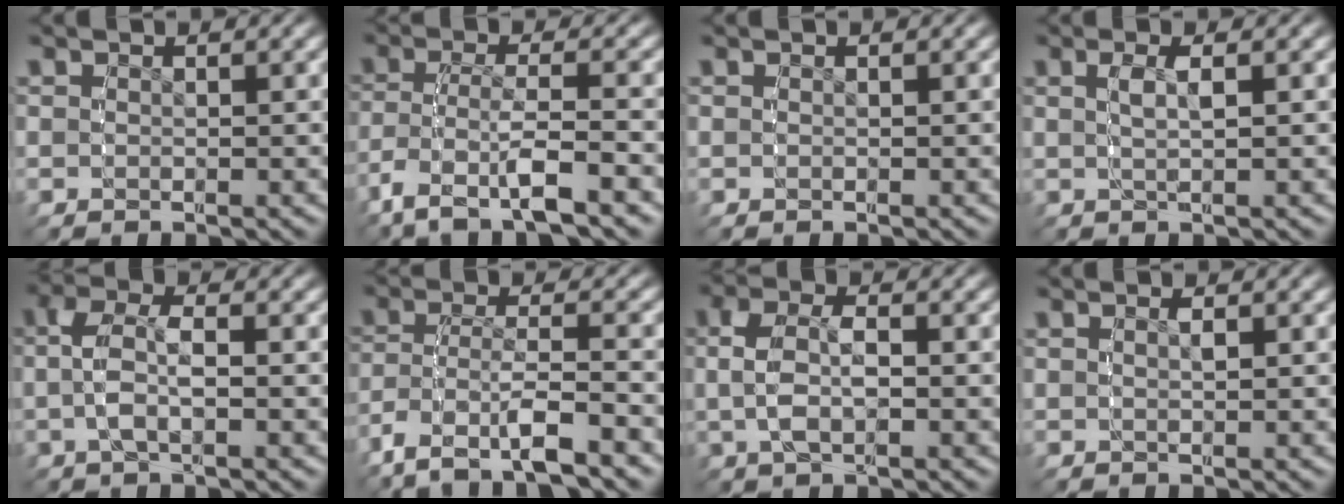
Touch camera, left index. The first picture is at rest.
{"total": 5.2, "force": [-2.6, 2.4, 3.8], "torque": [-0.084, -0.019, -0.034]}
{"total": 0.0}
{"total": 2.0, "force": [0.5, 0.5, 1.8], "torque": [-0.027, 0.006, 0.009]}
{"total": 4.1, "force": [-0.2, 2.4, 3.4], "torque": [-0.068, 0.001, -0.005]}
{"total": 5.6, "force": [-3.4, 2.8, 3.5], "torque": [-0.078, -0.019, -0.048]}
{"total": 4.4, "force": [0.0, 2.8, 3.3], "torque": [-0.068, 0.001, 0.000]}
{"total": 0.6, "force": [0.2, 0.0, 0.6], "torque": [-0.005, 0.002, 0.004]}